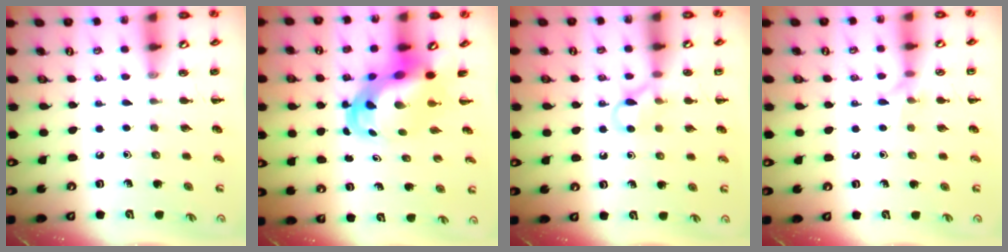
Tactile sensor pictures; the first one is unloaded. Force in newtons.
{"total": 4.8, "press": 4.5, "slide": 1.5}
{"total": 6.1, "press": 5.9, "slide": 1.7}
{"total": 5.7, "press": 5.7, "slide": 1.0}